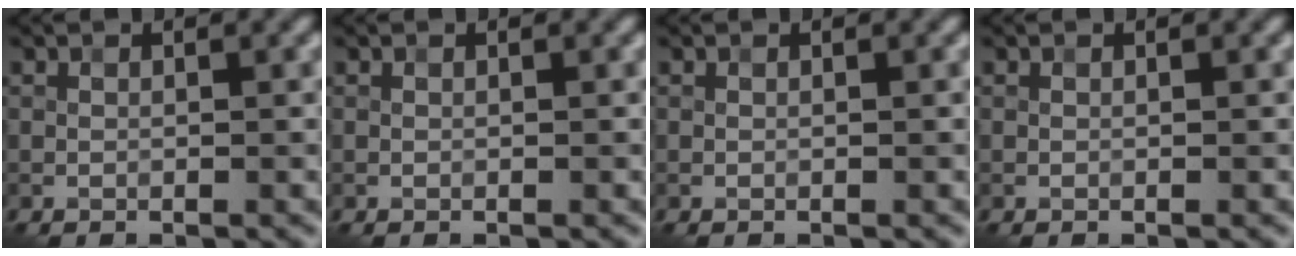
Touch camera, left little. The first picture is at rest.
{"total": 0.0}
{"total": 0.0}
{"total": 0.0}